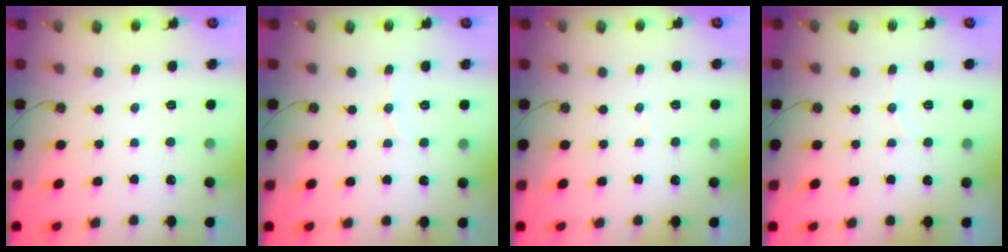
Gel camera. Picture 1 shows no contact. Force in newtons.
{"total": 3.8, "press": 3.8, "slide": 0.5}
{"total": 2.8, "press": 2.8, "slide": 0.3}
{"total": 2.3, "press": 2.0, "slide": 1.0}